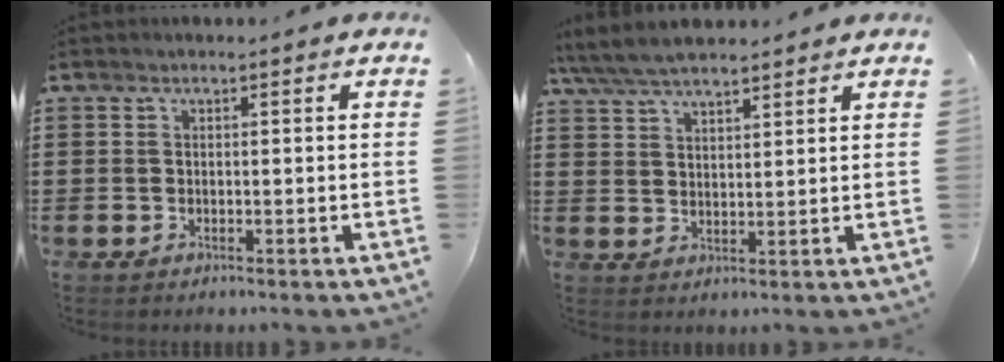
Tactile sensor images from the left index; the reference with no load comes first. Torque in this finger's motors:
{"motor_torque": [1.61, -0.52, 0.36, 0.10]}